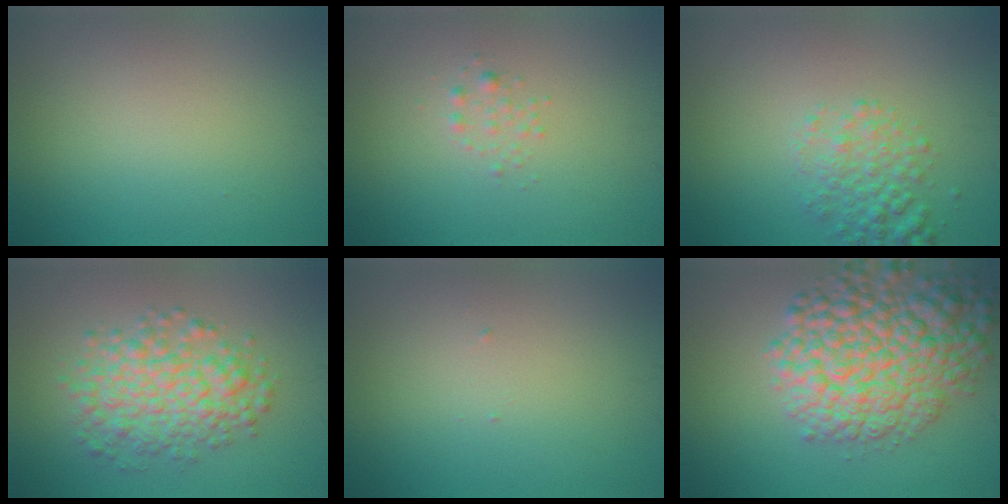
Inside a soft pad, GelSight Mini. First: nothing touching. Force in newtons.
{"total": 0.9, "press": 0.9, "slide": 0.0}
{"total": 2.9, "press": 2.9, "slide": 0.2}
{"total": 5.4, "press": 5.4, "slide": 0.1}
{"total": 0.0}
{"total": 9.5, "press": 9.5, "slide": 0.4}